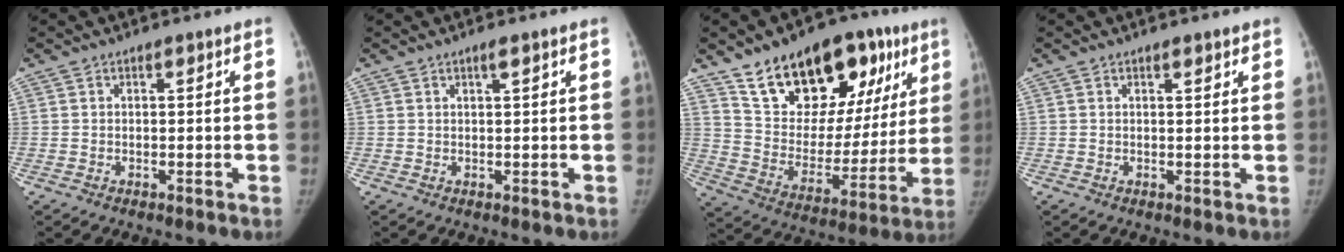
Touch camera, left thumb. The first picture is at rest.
{"total": 1.1, "force": [0.7, 0.1, 0.9], "torque": [-0.013, -0.002, 0.013]}
{"total": 25.4, "force": [14.8, 14.1, 15.1], "torque": [-0.177, -0.031, 0.242]}
{"total": 1.0, "force": [0.8, 0.3, 0.5], "torque": [-0.007, -0.005, 0.012]}